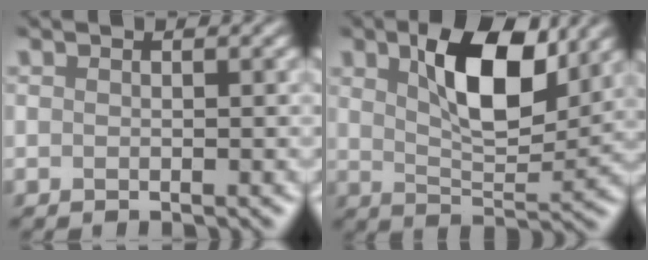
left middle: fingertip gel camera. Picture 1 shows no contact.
{"total": 6.5, "force": [3.2, 2.1, 5.2], "torque": [-0.100, 0.006, 0.067]}